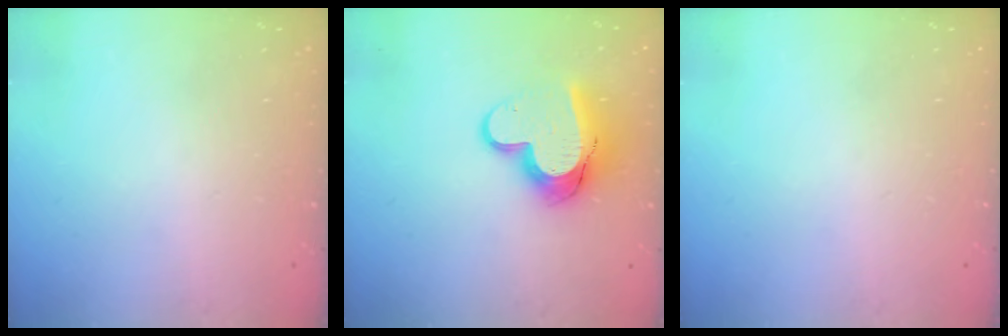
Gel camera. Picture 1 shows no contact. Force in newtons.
{"total": 13.7, "press": 13.7, "slide": 1.3}
{"total": 0.0}